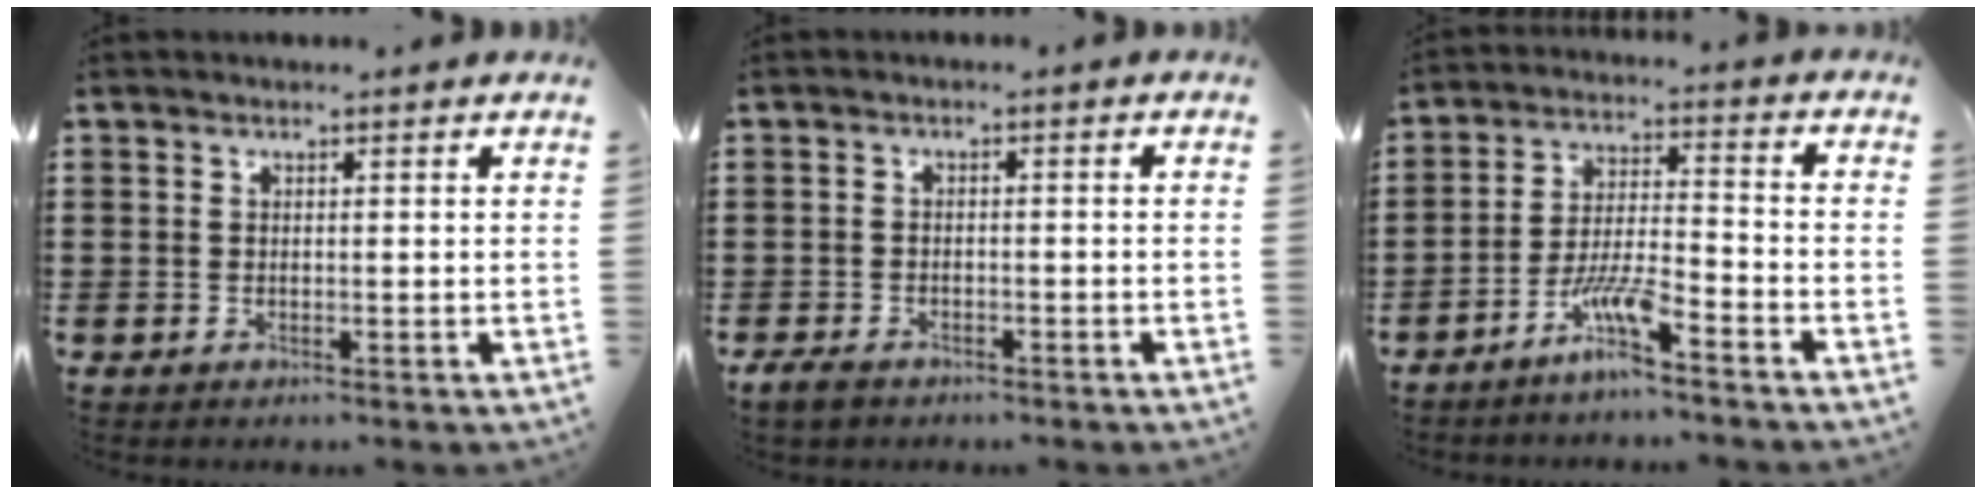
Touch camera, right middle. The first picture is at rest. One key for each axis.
{"total": 2.2, "fx": -1.7, "fy": 1.0, "fz": 0.8, "tx": -0.023, "ty": 0.000, "tz": -0.037}
{"total": 6.7, "fx": -4.8, "fy": 0.4, "fz": 4.6, "tx": -0.103, "ty": -0.011, "tz": -0.095}